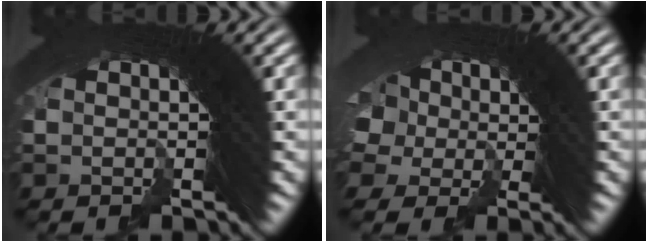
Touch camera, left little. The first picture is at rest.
{"total": 4.8, "force": [-0.4, 4.2, 2.3], "torque": [-0.065, -0.019, 0.003]}